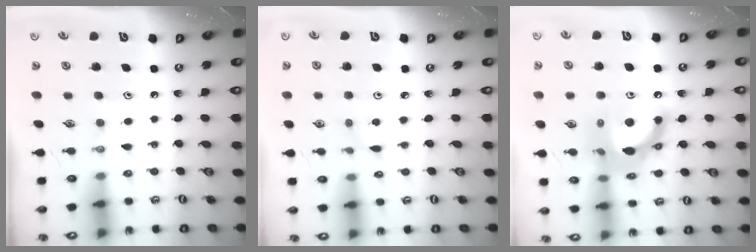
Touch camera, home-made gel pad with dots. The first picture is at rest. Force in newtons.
{"total": 1.0, "press": 1.0, "slide": 0.1}
{"total": 15.3, "press": 15.3, "slide": 0.9}